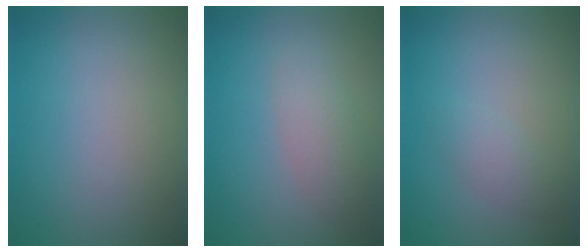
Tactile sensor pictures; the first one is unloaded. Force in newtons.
{"total": 2.6, "press": 2.6, "slide": 0.1}
{"total": 1.6, "press": 1.6, "slide": 0.1}